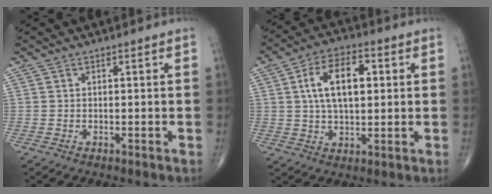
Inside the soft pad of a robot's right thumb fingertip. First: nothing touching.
{"total": 11.5, "force": [2.3, 6.0, 9.6], "torque": [-0.156, 0.006, 0.037]}